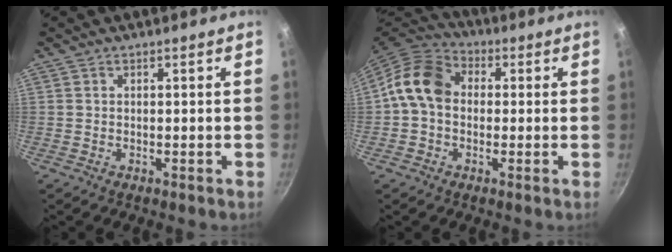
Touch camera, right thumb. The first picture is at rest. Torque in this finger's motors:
{"motor_torque": [0.14, 0.14, 0.18, 0.16, 0.10]}